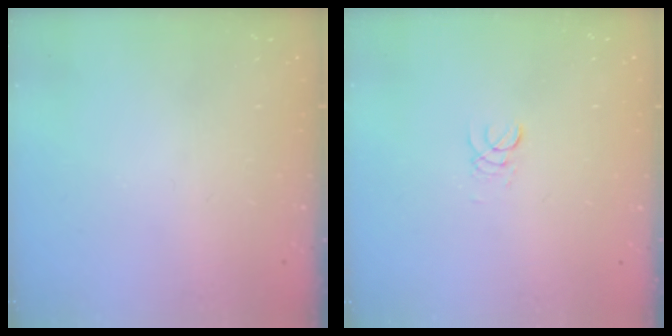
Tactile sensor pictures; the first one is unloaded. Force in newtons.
{"total": 2.0, "press": 2.0, "slide": 0.2}